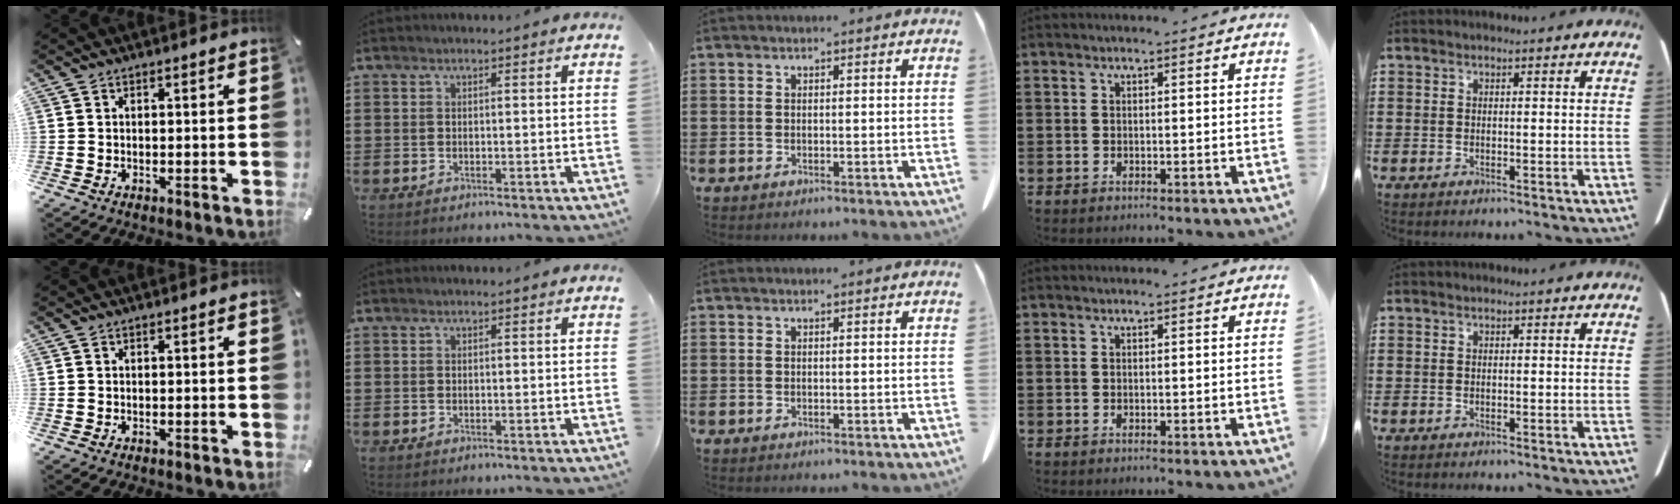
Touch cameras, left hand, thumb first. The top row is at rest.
{}